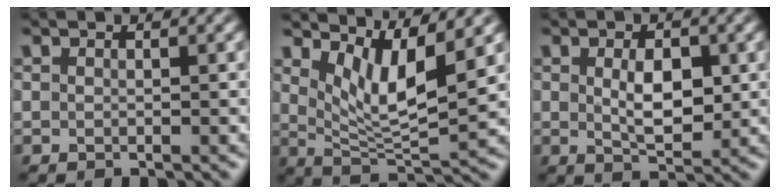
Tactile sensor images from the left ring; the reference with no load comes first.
{"total": 5.7, "force": [3.0, 1.6, 4.6], "torque": [-0.084, -0.014, 0.057]}
{"total": 3.9, "force": [0.3, 2.0, 3.4], "torque": [-0.063, -0.004, 0.010]}